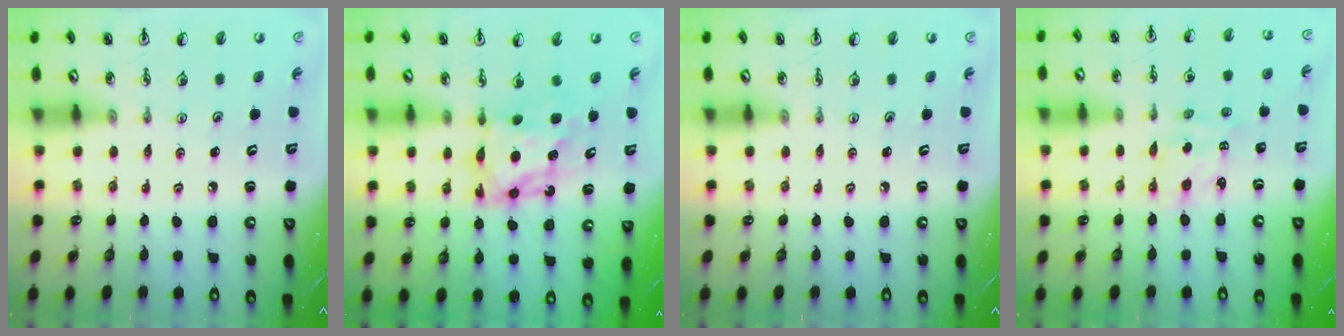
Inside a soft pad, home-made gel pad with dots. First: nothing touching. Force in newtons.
{"total": 6.8, "press": 6.8, "slide": 0.7}
{"total": 0.0}
{"total": 2.3, "press": 2.3, "slide": 0.1}